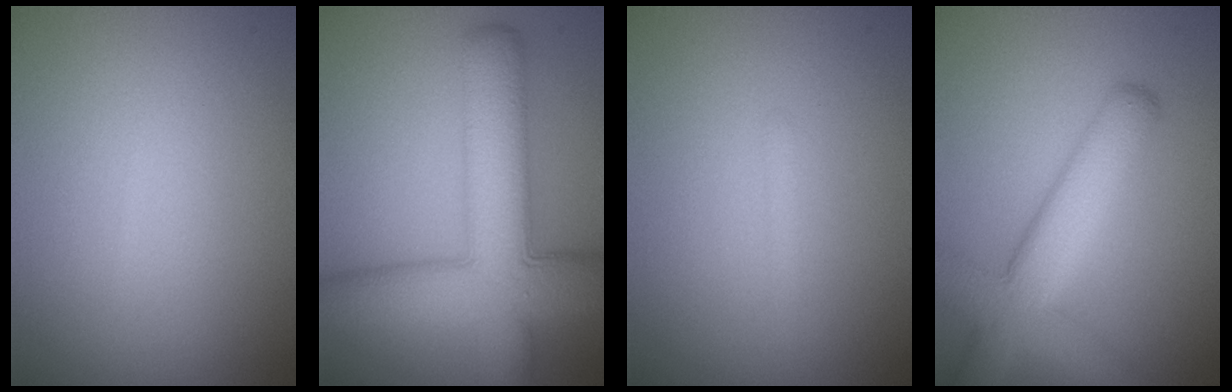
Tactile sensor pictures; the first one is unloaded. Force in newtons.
{"total": 9.7, "press": 9.7, "slide": 0.2}
{"total": 0.7, "press": 0.7, "slide": 0.1}
{"total": 6.3, "press": 6.3, "slide": 0.4}